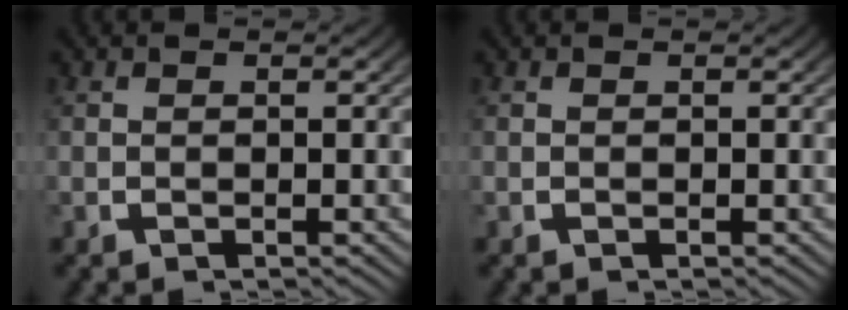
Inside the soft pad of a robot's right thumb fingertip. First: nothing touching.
{"total": 0.0}